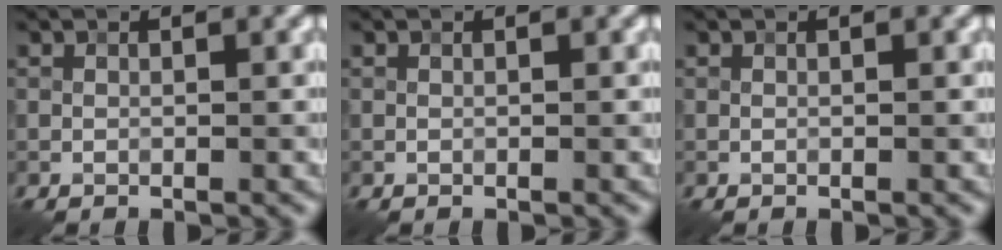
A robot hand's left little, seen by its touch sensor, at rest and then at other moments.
{"total": 0.0}
{"total": 0.0}